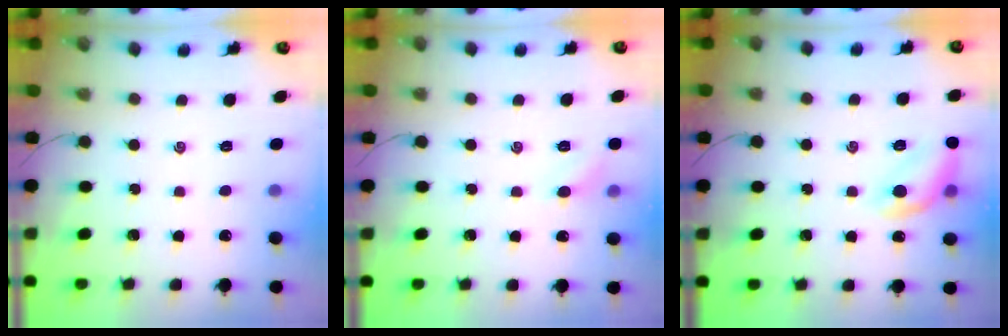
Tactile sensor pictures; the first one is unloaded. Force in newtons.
{"total": 4.2, "press": 3.9, "slide": 1.3}
{"total": 11.6, "press": 11.6, "slide": 0.6}